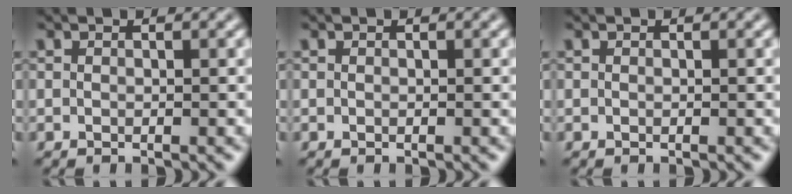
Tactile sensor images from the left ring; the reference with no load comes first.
{"total": 0.0}
{"total": 0.0}